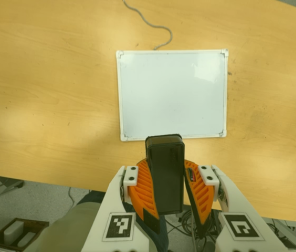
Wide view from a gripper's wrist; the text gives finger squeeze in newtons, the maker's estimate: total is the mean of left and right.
{"total": 11.4, "left": 11.0, "right": 11.9}